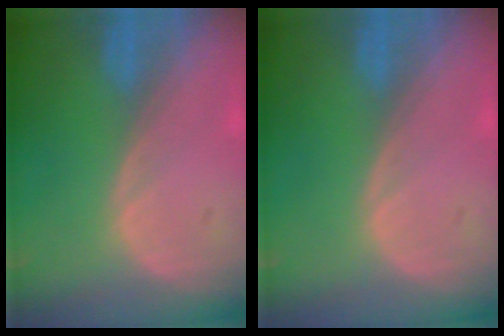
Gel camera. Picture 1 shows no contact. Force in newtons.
{"total": 0.0}